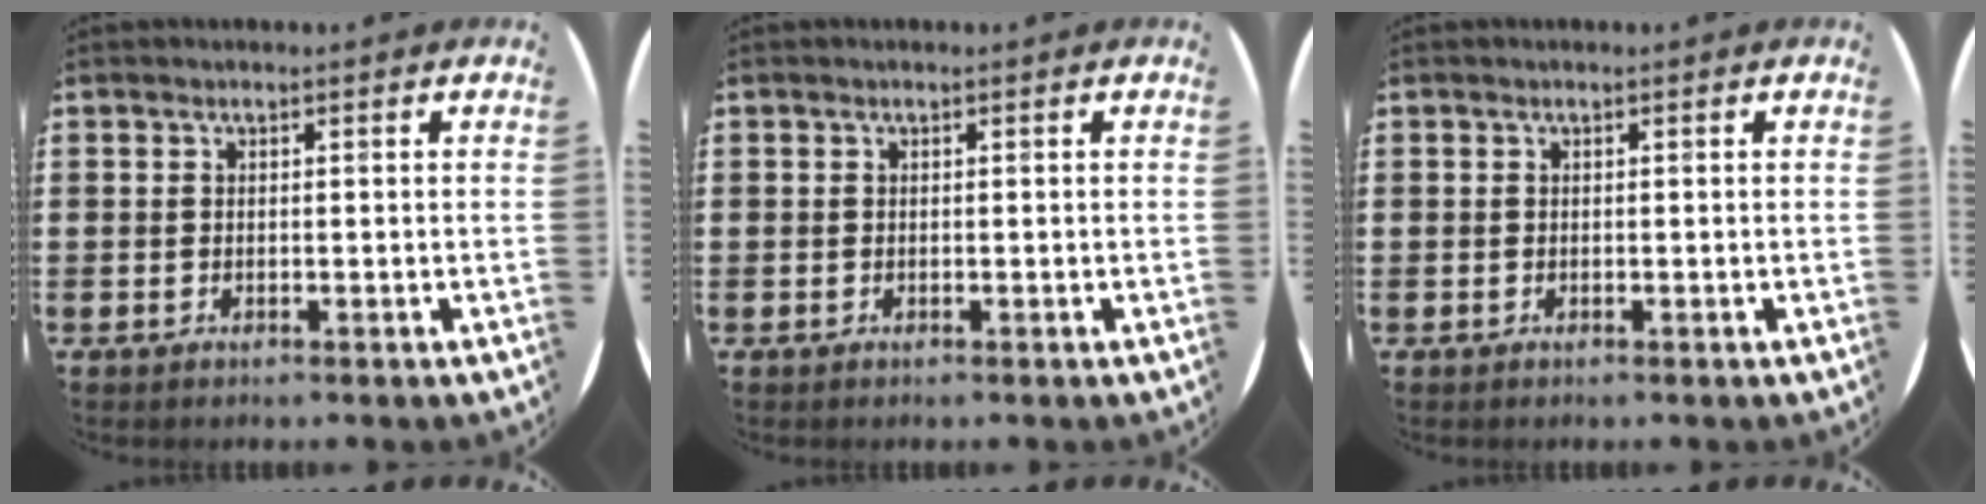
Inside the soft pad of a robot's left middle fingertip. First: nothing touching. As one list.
[{"total": 0.0}, {"total": 0.0}]